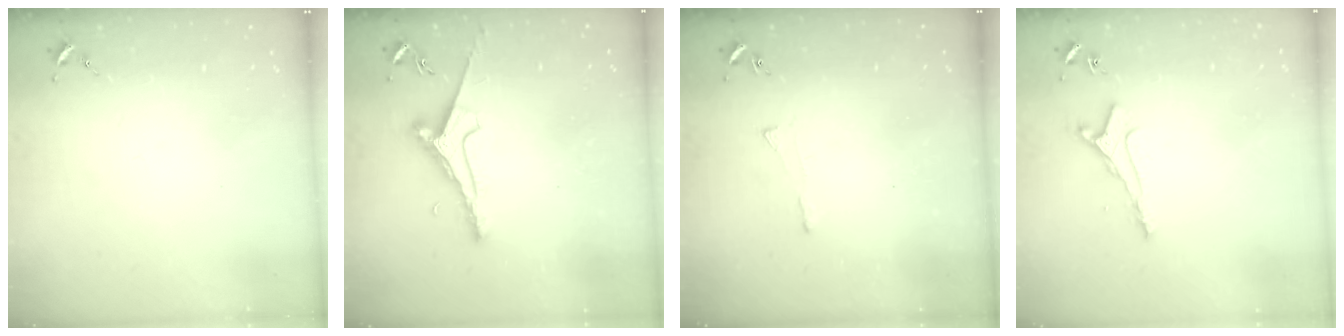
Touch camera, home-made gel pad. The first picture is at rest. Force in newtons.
{"total": 7.6, "press": 7.5, "slide": 0.9}
{"total": 3.0, "press": 2.9, "slide": 0.5}
{"total": 6.0, "press": 6.0, "slide": 0.9}